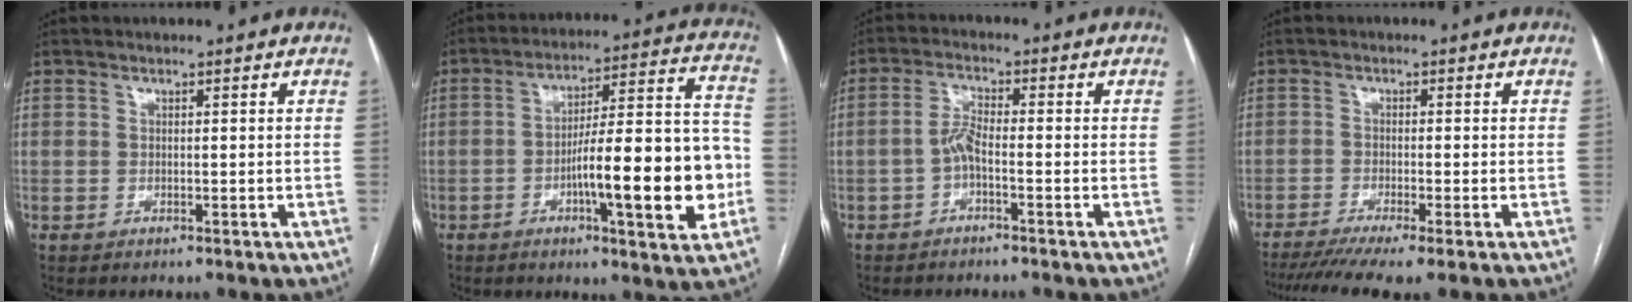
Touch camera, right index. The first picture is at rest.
{"total": 18.3, "force": [-4.8, 2.7, 17.4], "torque": [-0.248, 0.019, -0.068]}
{"total": 3.2, "force": [-1.4, 0.6, 2.8], "torque": [-0.058, 0.007, -0.031]}
{"total": 8.4, "force": [-6.5, 0.0, 5.4], "torque": [-0.087, -0.015, -0.106]}